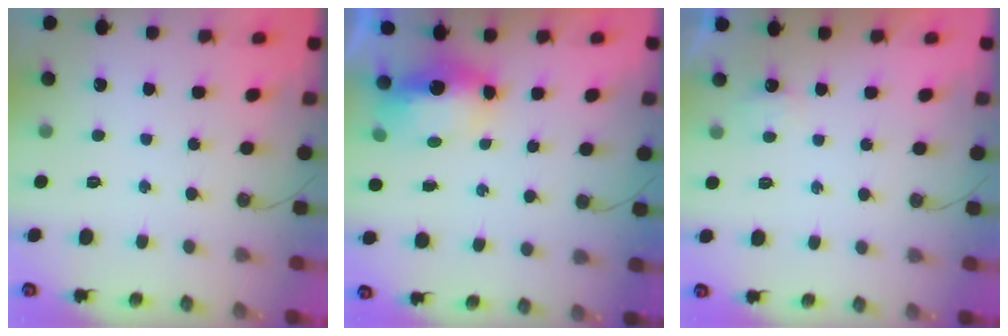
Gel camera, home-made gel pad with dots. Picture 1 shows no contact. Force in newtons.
{"total": 10.8, "press": 8.3, "slide": 7.0}
{"total": 2.6, "press": 2.6, "slide": 0.4}